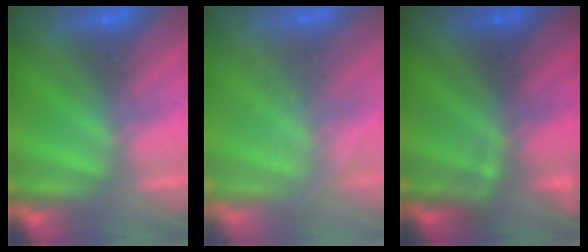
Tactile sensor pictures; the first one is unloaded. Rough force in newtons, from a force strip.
{"total": 1.7}
{"total": 2.4}